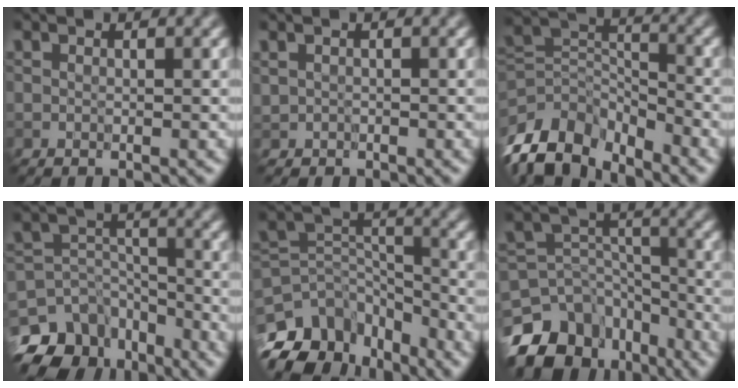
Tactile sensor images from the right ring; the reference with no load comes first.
{"total": 0.6, "force": [-0.1, 0.6, 0.1], "torque": [0.002, -0.004, -0.001]}
{"total": 9.9, "force": [-6.6, 5.5, 5.0], "torque": [-0.091, -0.006, -0.132]}
{"total": 9.4, "force": [-6.7, 5.6, 3.5], "torque": [-0.053, 0.001, -0.115]}
{"total": 10.7, "force": [-7.2, 6.0, 5.1], "torque": [-0.100, 0.009, -0.135]}
{"total": 12.6, "force": [-8.4, 8.1, 4.7], "torque": [-0.098, -0.004, -0.130]}